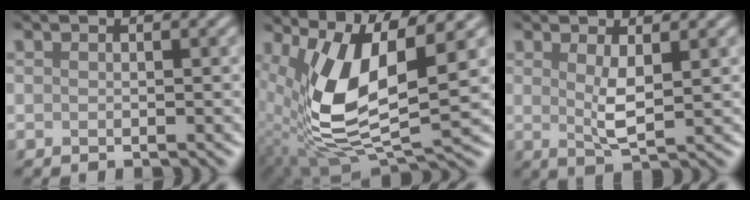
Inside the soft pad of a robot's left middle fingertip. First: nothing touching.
{"total": 10.6, "force": [2.0, 4.0, 9.6], "torque": [-0.209, -0.012, 0.046]}
{"total": 2.5, "force": [0.5, 0.4, 2.4], "torque": [-0.053, -0.011, 0.017]}